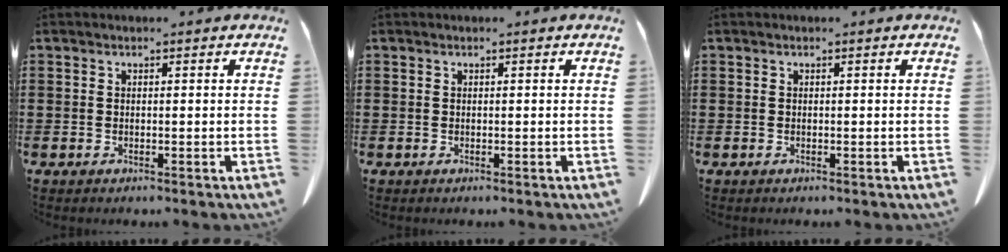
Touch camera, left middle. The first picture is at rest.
{"total": 0.0}
{"total": 0.0}